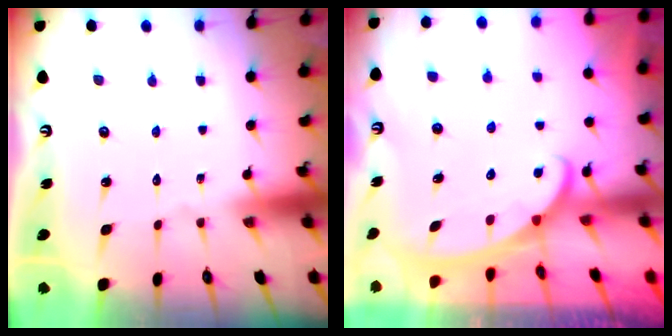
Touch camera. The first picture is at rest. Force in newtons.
{"total": 2.5, "press": 2.4, "slide": 0.4}